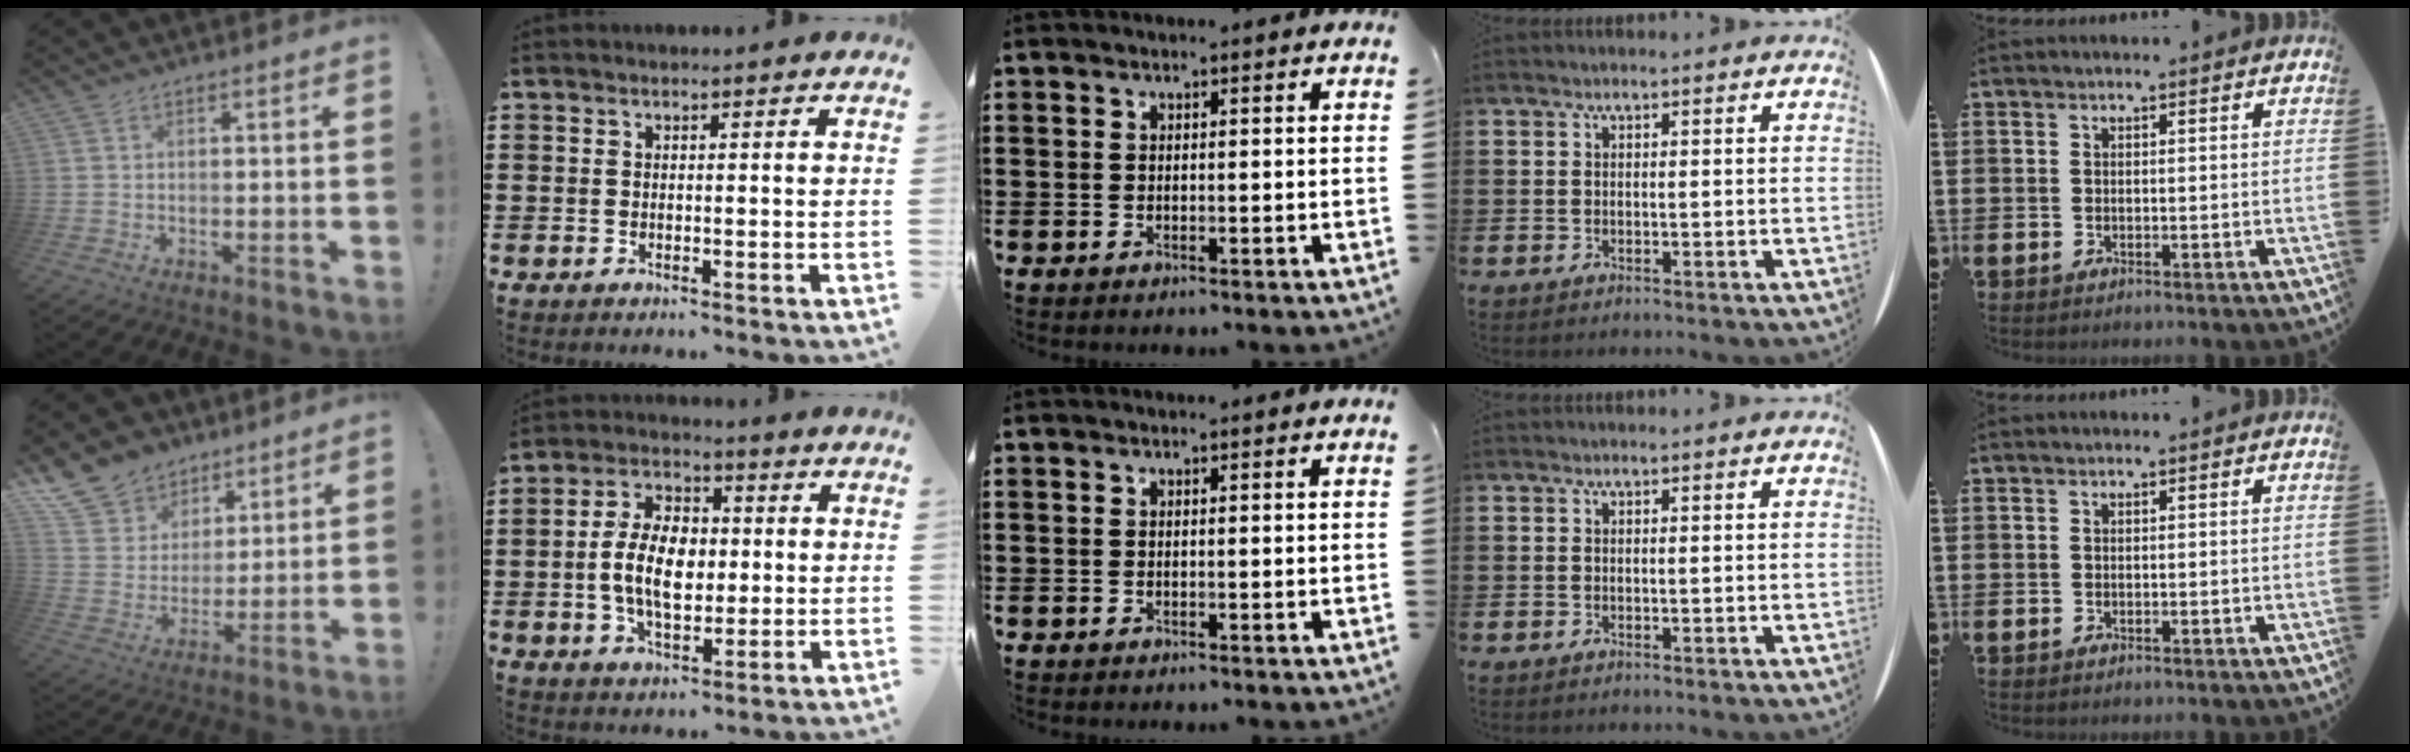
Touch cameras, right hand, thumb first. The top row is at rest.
{"thumb": {"total": 12.6, "force": [8.4, 9.0, 2.9], "torque": [-0.057, -0.058, 0.167]}, "index": {"total": 9.2, "force": [-0.3, 5.6, 7.2], "torque": [-0.156, 0.008, -0.013]}}